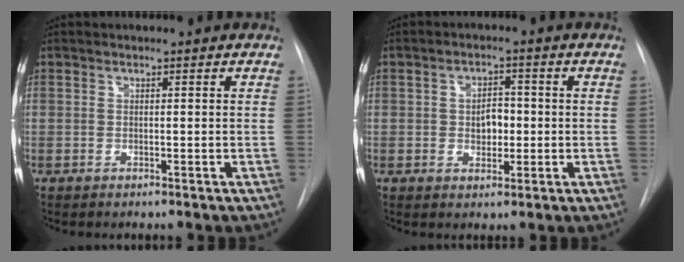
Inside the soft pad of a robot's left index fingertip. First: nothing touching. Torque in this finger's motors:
{"motor_torque": [0.34, -0.17, 0.07, 0.04]}